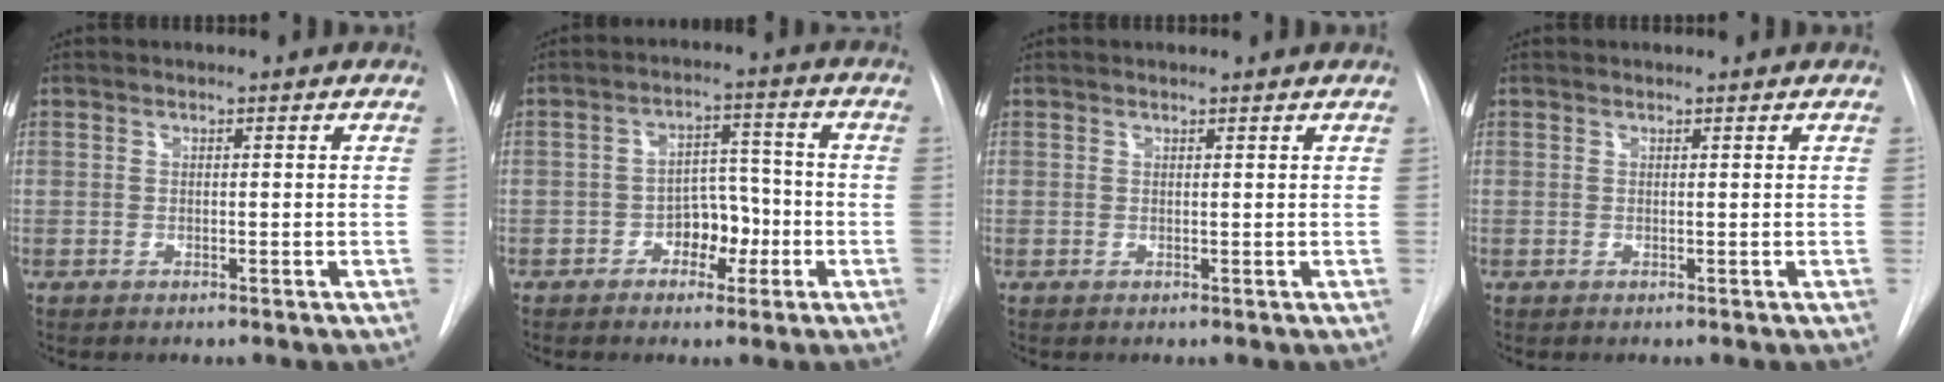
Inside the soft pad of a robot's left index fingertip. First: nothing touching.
{"total": 5.7, "force": [-2.3, 3.5, 3.8], "torque": [-0.051, 0.017, -0.037]}
{"total": 1.3, "force": [1.3, 0.0, 0.1], "torque": [-0.009, 0.008, 0.017]}
{"total": 0.7, "force": [0.7, 0.1, 0.0], "torque": [-0.006, 0.006, 0.010]}